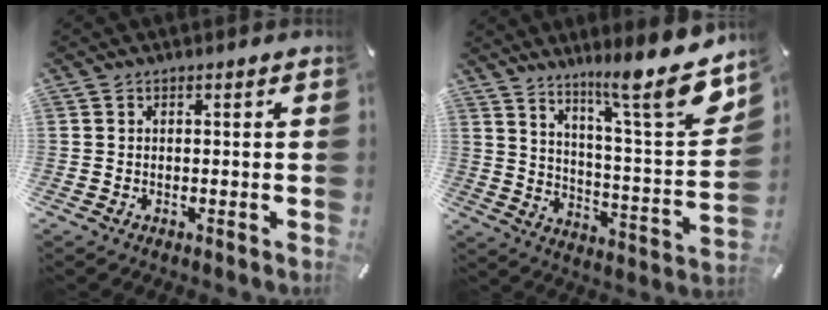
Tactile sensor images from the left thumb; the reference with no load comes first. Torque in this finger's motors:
{"motor_torque": [0.69, 0.50, 1.16, -1.61, 0.36]}